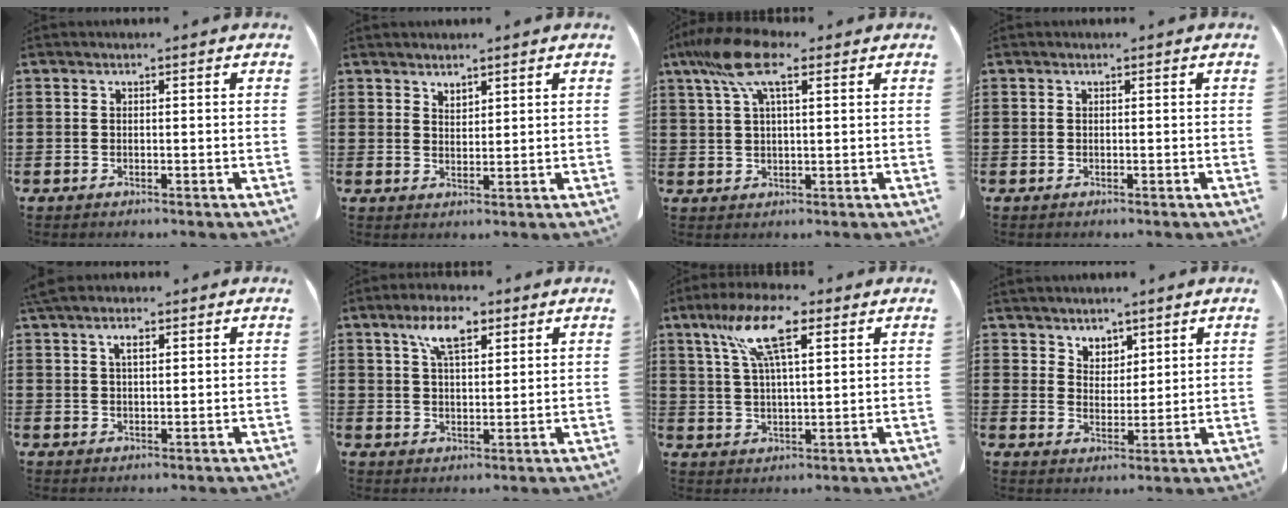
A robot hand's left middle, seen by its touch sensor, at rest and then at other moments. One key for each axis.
{"total": 2.0, "fx": 2.0, "fy": 0.3, "fz": 0.1, "tx": -0.006, "ty": -0.003, "tz": 0.039}
{"total": 9.5, "fx": 5.1, "fy": 2.8, "fz": 7.5, "tx": -0.162, "ty": 0.000, "tz": 0.090}
{"total": 0.0}
{"total": 3.0, "fx": 1.7, "fy": 1.0, "fz": 2.2, "tx": -0.040, "ty": -0.001, "tz": 0.029}
{"total": 7.0, "fx": 4.1, "fy": 2.8, "fz": 4.9, "tx": -0.101, "ty": 0.006, "tz": 0.071}
{"total": 10.7, "fx": 5.8, "fy": 3.1, "fz": 8.4, "tx": -0.183, "ty": 0.003, "tz": 0.101}
{"total": 3.8, "fx": 3.3, "fy": 1.9, "fz": 0.1, "tx": -0.006, "ty": -0.007, "tz": 0.062}